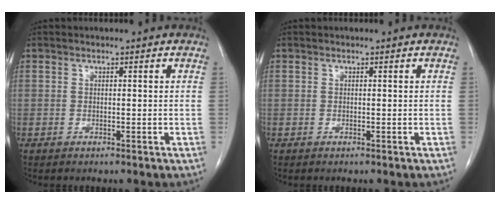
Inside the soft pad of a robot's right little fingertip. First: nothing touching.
{"total": 0.0}